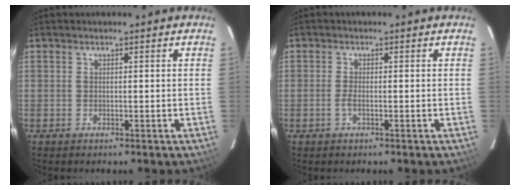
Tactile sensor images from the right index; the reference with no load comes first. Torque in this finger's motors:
{"motor_torque": [-0.05, -0.01, 0.00, 0.00]}